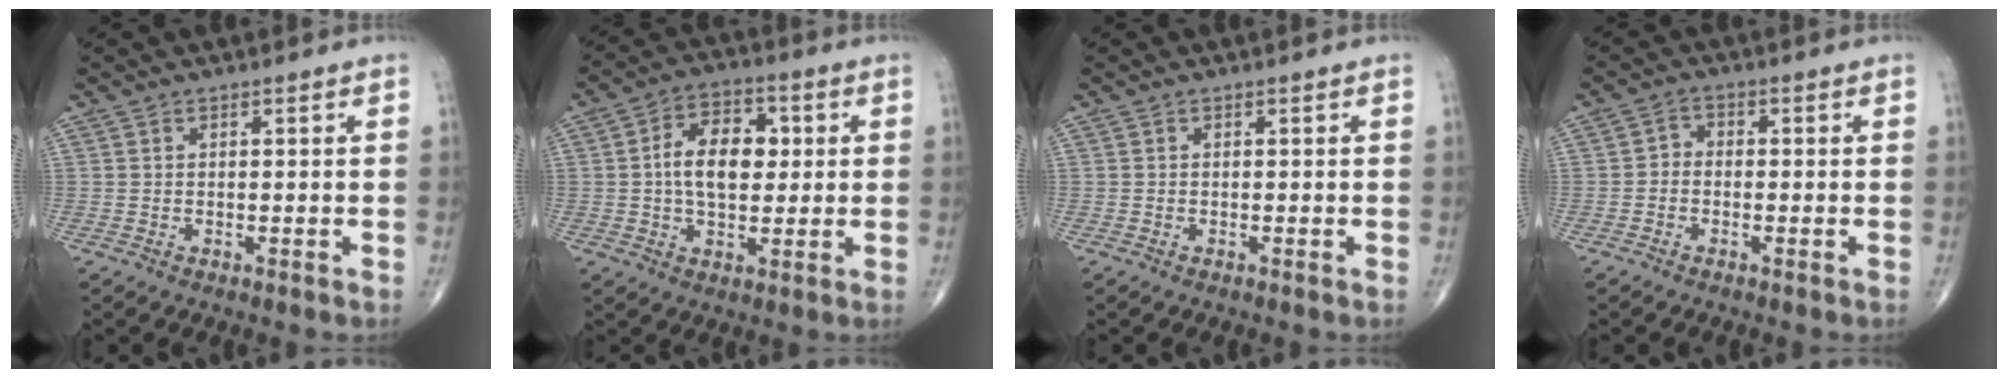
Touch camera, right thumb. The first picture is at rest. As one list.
[{"total": 10.8, "force": [1.0, 6.7, 8.4], "torque": [-0.118, 0.012, 0.011]}, {"total": 0.0}, {"total": 2.2, "force": [-0.8, 1.7, 1.1], "torque": [-0.006, 0.010, -0.025]}]